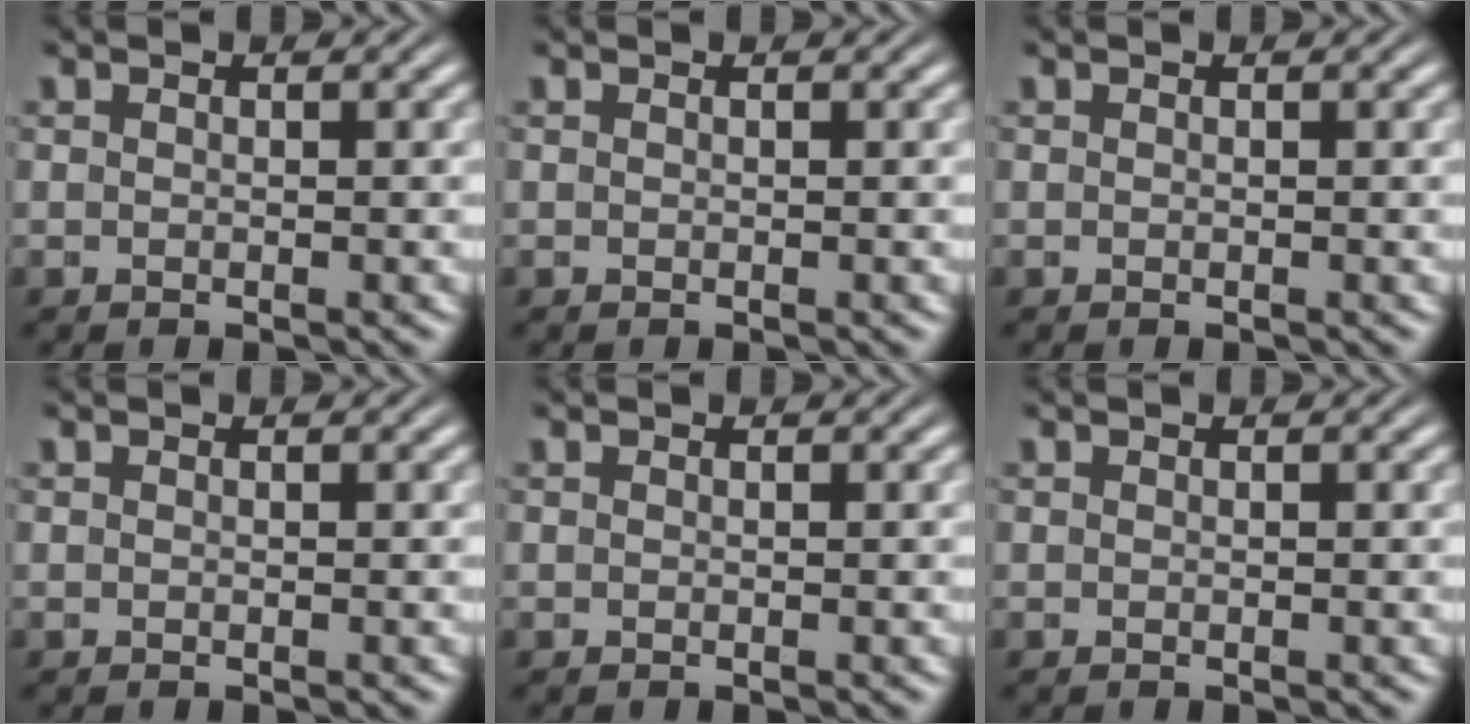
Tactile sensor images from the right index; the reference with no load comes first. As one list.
[{"total": 0.0}, {"total": 0.0}, {"total": 0.0}, {"total": 0.0}, {"total": 0.0}]